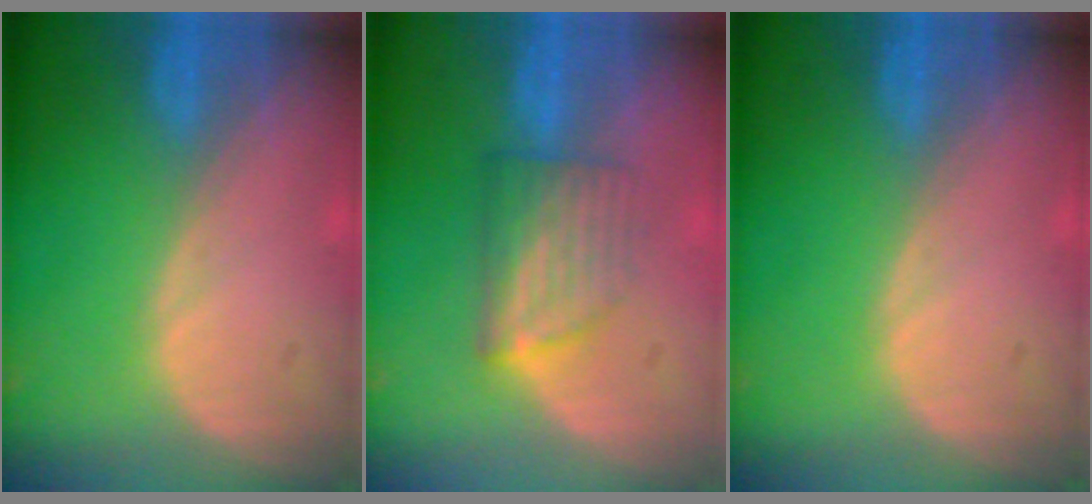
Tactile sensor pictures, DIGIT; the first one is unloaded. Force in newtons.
{"total": 6.1, "press": 5.5, "slide": 2.7}
{"total": 0.0}